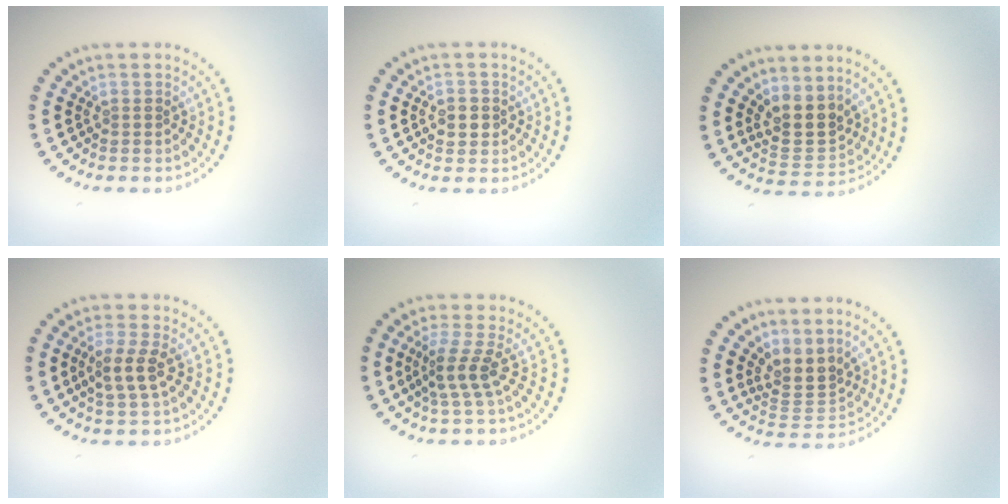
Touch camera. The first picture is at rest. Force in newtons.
{"total": 1.9, "press": 1.8, "slide": 0.3}
{"total": 3.4, "press": 3.0, "slide": 1.7}
{"total": 2.7, "press": 2.6, "slide": 0.9}
{"total": 2.6, "press": 1.9, "slide": 1.8}
{"total": 3.0, "press": 2.1, "slide": 2.1}